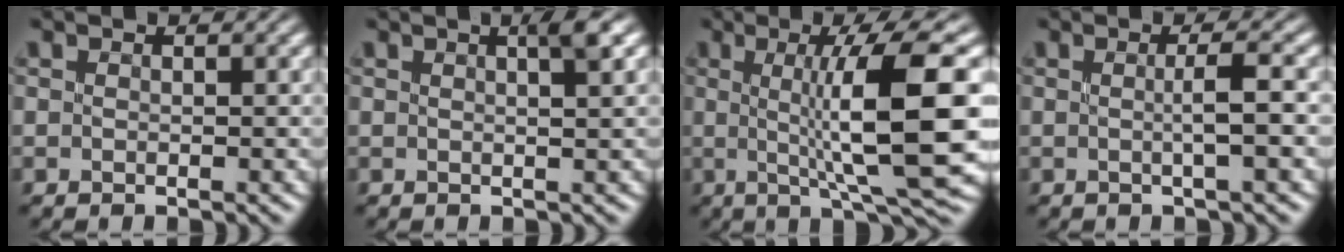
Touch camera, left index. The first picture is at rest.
{"total": 2.1, "force": [0.9, 0.3, 1.8], "torque": [-0.022, 0.005, 0.009]}
{"total": 10.7, "force": [0.5, 1.8, 10.5], "torque": [-0.148, -0.002, 0.016]}
{"total": 2.5, "force": [-0.3, 0.4, 2.5], "torque": [-0.045, -0.001, -0.009]}